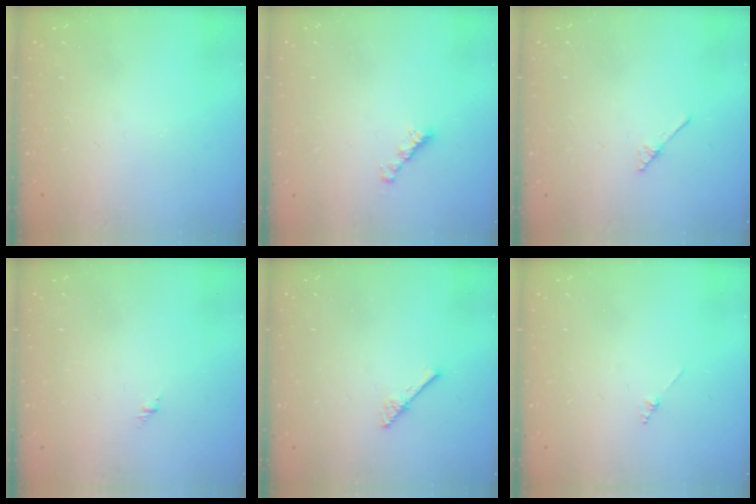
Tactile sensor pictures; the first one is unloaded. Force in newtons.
{"total": 2.5, "press": 2.5, "slide": 0.5}
{"total": 1.9, "press": 1.8, "slide": 0.3}
{"total": 1.3, "press": 1.2, "slide": 0.5}
{"total": 3.0, "press": 3.0, "slide": 0.3}
{"total": 0.8, "press": 0.8, "slide": 0.2}